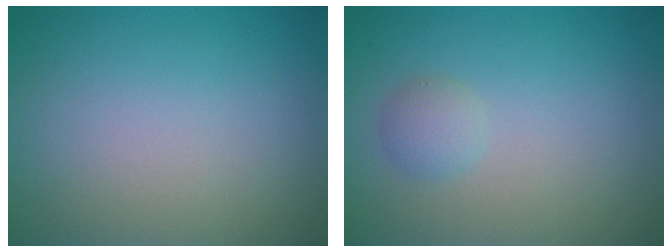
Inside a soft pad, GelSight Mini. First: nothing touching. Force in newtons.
{"total": 1.3, "press": 1.3, "slide": 0.2}